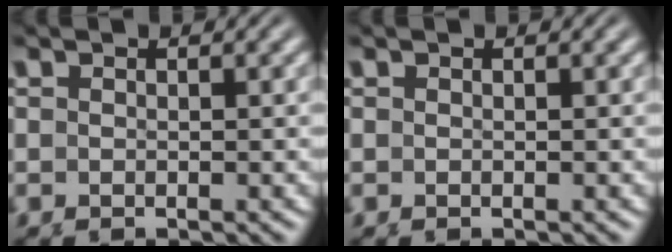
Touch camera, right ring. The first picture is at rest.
{"total": 0.0}